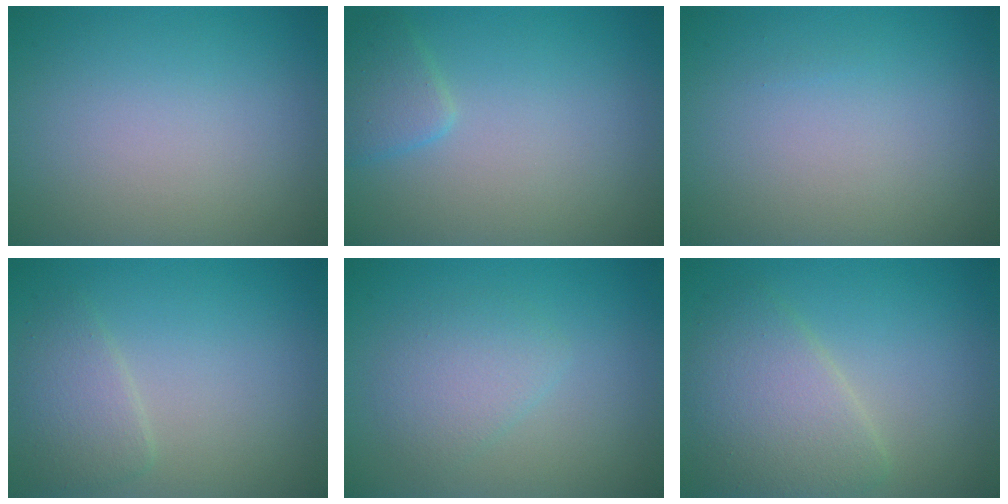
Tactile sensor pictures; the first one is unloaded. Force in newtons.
{"total": 1.9, "press": 1.9, "slide": 0.1}
{"total": 0.0}
{"total": 2.4, "press": 2.4, "slide": 0.0}
{"total": 2.4, "press": 2.4, "slide": 0.1}
{"total": 4.7, "press": 4.7, "slide": 0.2}